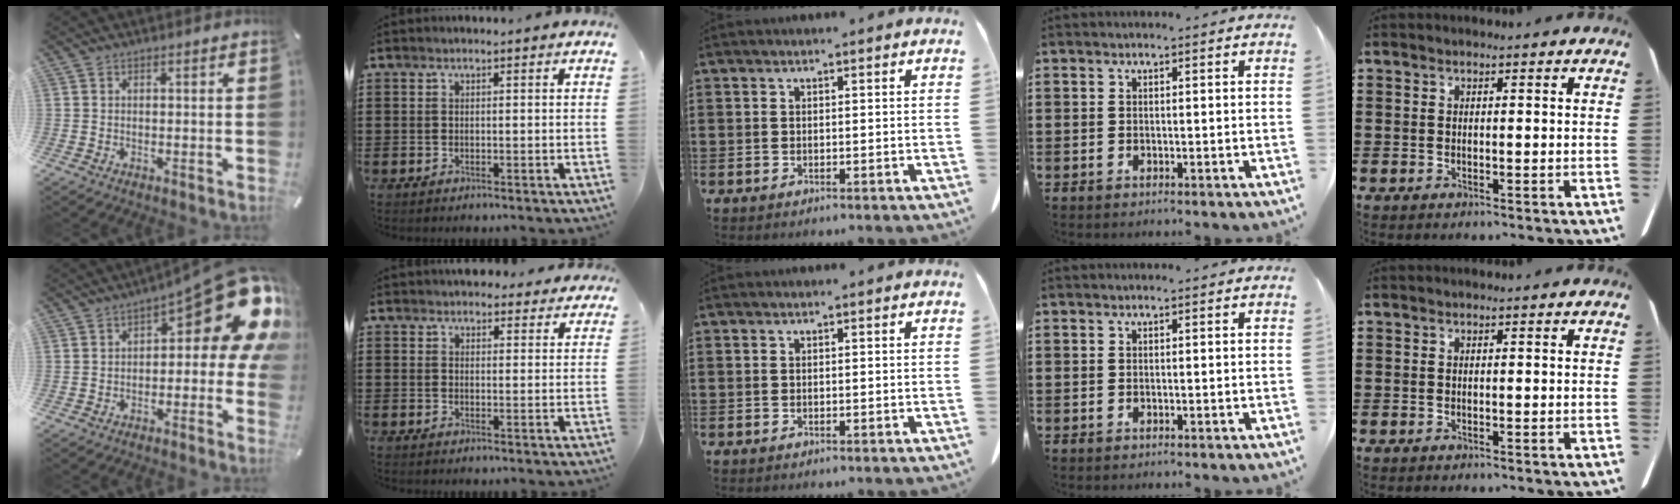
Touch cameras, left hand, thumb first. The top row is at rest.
{"thumb": {"total": 16.5, "force": [6.8, 6.5, 13.5], "torque": [-0.164, -0.055, 0.111]}, "index": {"total": 3.6, "force": [3.5, 1.0, 0.3], "torque": [-0.008, -0.010, 0.064]}}